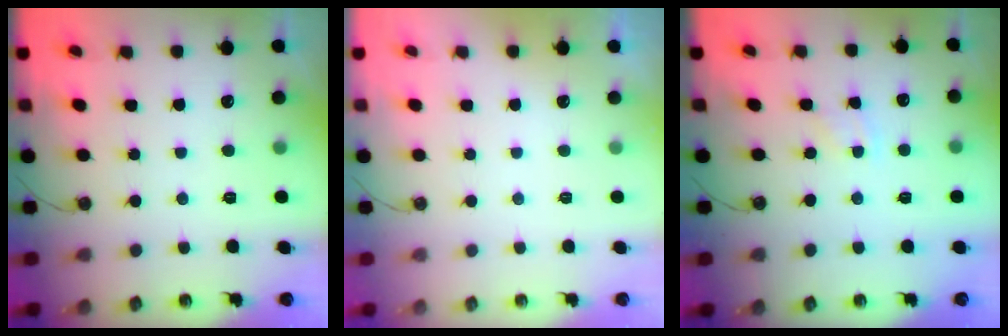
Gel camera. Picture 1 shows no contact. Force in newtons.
{"total": 0.0}
{"total": 2.0, "press": 2.0, "slide": 0.4}